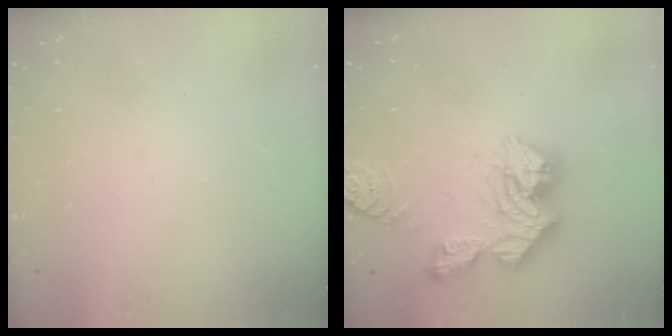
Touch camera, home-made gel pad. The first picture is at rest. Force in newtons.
{"total": 19.6, "press": 19.5, "slide": 1.9}